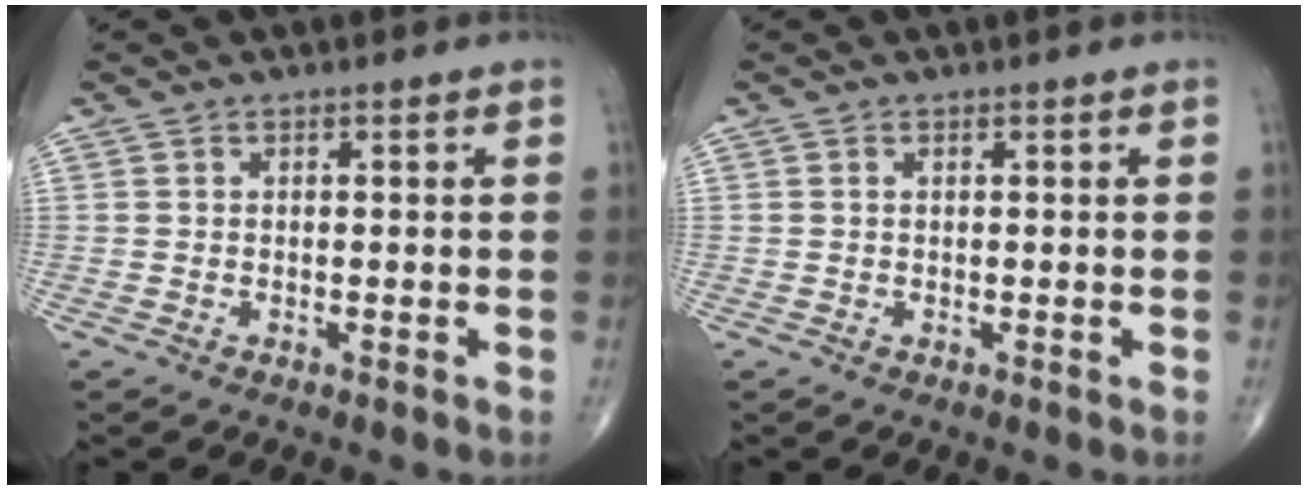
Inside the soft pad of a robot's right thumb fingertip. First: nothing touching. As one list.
[{"total": 0.0}]